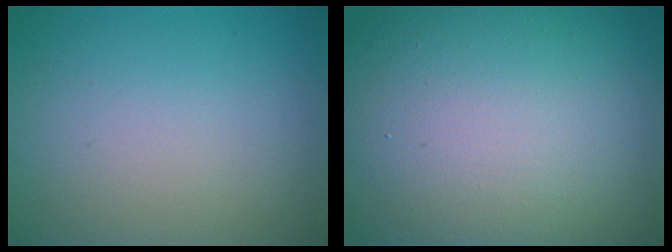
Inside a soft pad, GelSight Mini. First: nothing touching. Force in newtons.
{"total": 20.1, "press": 20.1, "slide": 0.9}